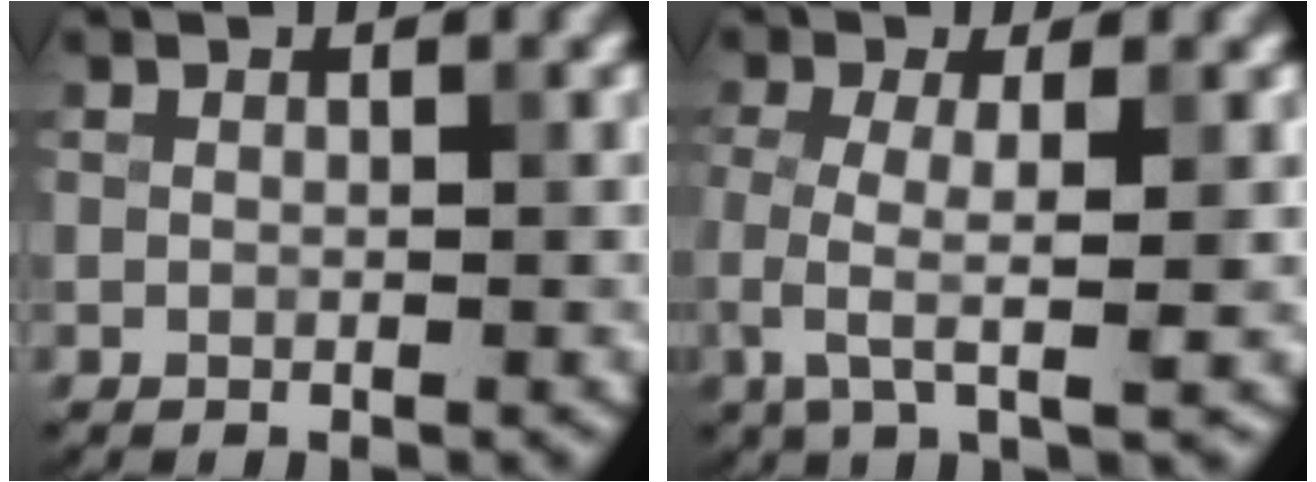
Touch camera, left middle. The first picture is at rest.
{"total": 3.8, "force": [-0.7, 0.9, 3.6], "torque": [-0.078, -0.009, -0.016]}